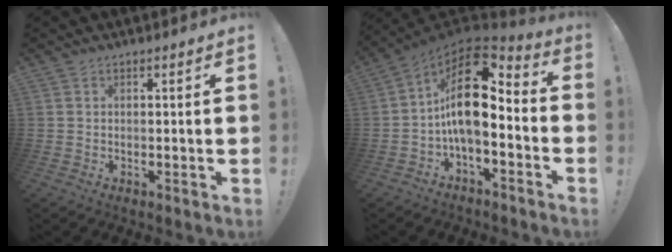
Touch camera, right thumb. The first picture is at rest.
{"total": 17.0, "force": [1.7, 8.4, 14.7], "torque": [-0.245, -0.010, 0.030]}